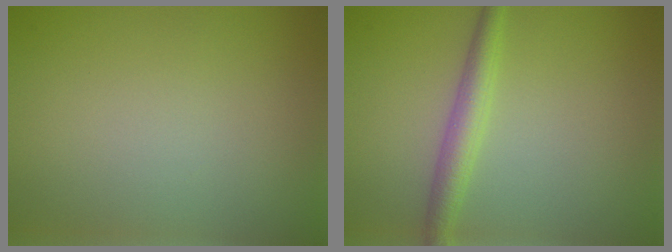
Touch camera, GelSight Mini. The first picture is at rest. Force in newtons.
{"total": 2.7, "press": 2.7, "slide": 0.0}